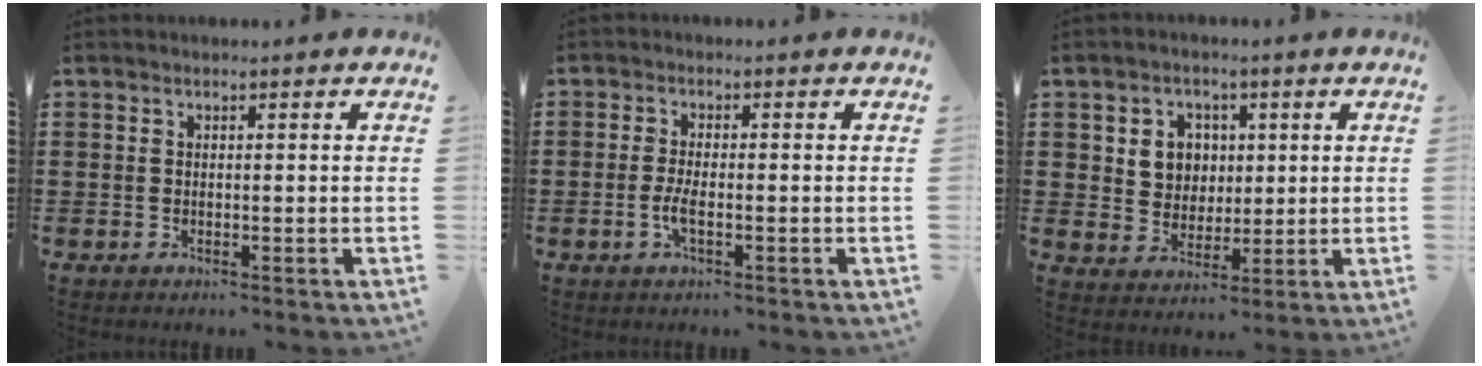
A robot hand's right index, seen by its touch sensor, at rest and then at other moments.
{"total": 2.8, "force": [-1.0, 0.6, 2.6], "torque": [-0.059, -0.006, -0.022]}
{"total": 5.4, "force": [1.3, 5.0, 1.8], "torque": [-0.050, 0.013, 0.020]}